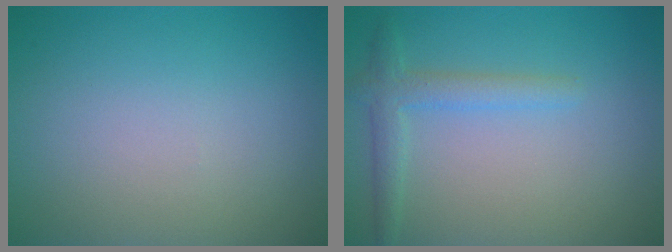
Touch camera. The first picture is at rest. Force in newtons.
{"total": 2.4, "press": 2.4, "slide": 0.0}